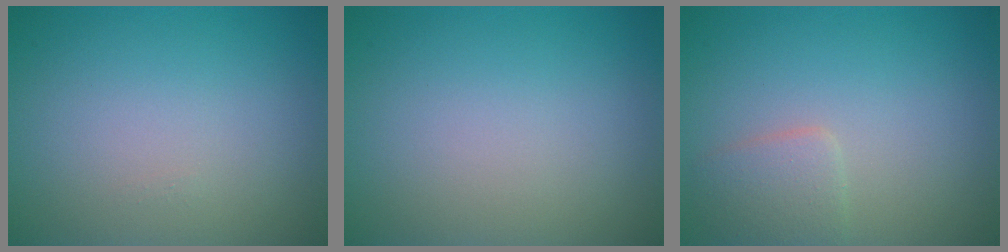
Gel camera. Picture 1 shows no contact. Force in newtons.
{"total": 0.0}
{"total": 2.1, "press": 2.1, "slide": 0.1}